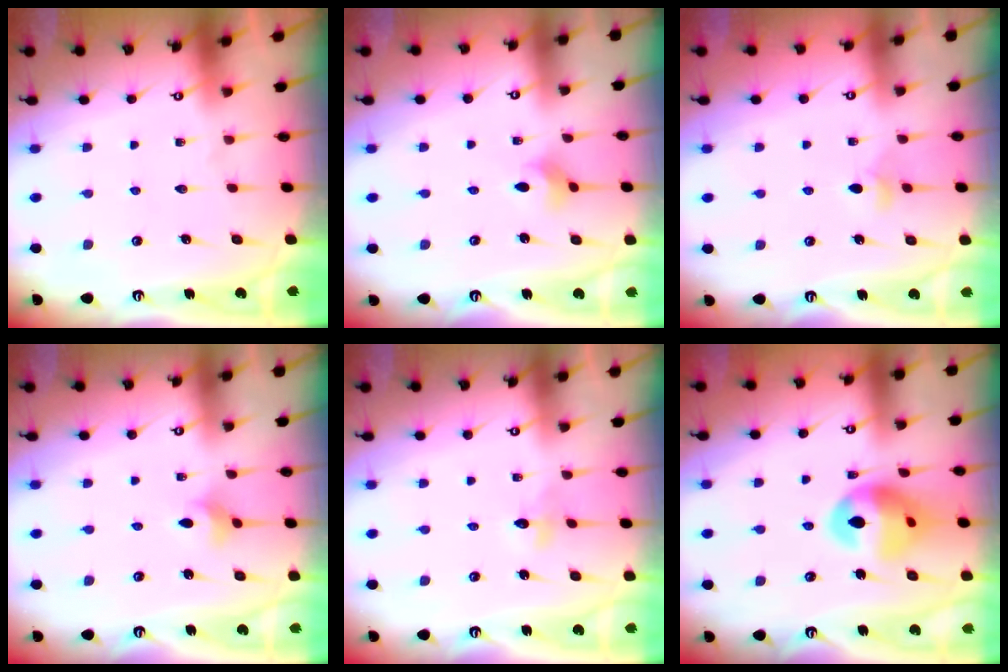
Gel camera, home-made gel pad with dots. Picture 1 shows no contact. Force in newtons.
{"total": 2.9, "press": 2.9, "slide": 0.7}
{"total": 5.2, "press": 5.1, "slide": 0.9}
{"total": 2.7, "press": 2.6, "slide": 0.6}
{"total": 3.0, "press": 2.9, "slide": 0.3}
{"total": 14.5, "press": 14.4, "slide": 2.0}